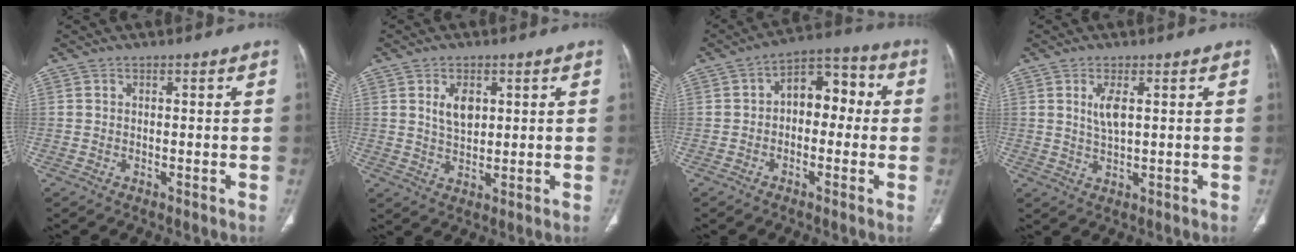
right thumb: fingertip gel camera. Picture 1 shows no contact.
{"total": 5.1, "force": [1.7, 3.1, 3.7], "torque": [-0.052, -0.013, 0.035]}
{"total": 9.6, "force": [0.4, 6.1, 7.4], "torque": [-0.071, 0.037, -0.008]}
{"total": 3.9, "force": [1.2, 1.4, 3.4], "torque": [-0.071, -0.010, 0.029]}